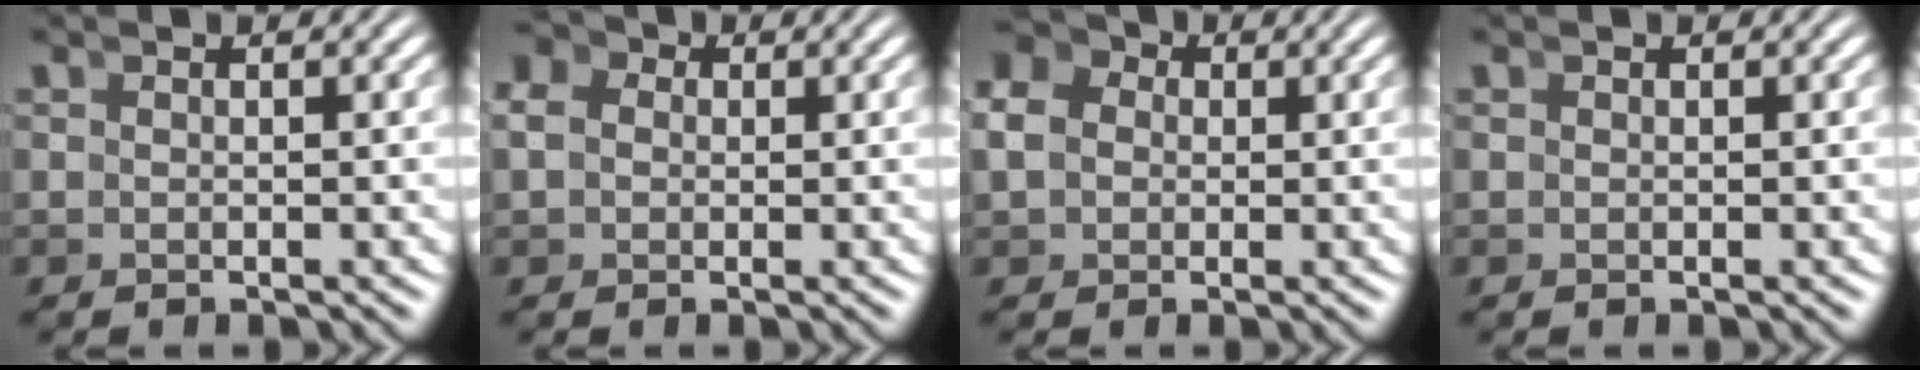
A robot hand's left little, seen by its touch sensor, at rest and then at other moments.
{"total": 5.1, "force": [1.5, 4.4, 2.1], "torque": [-0.044, 0.010, 0.012]}
{"total": 7.6, "force": [2.4, 6.4, 3.4], "torque": [-0.068, 0.016, 0.021]}
{"total": 0.0}